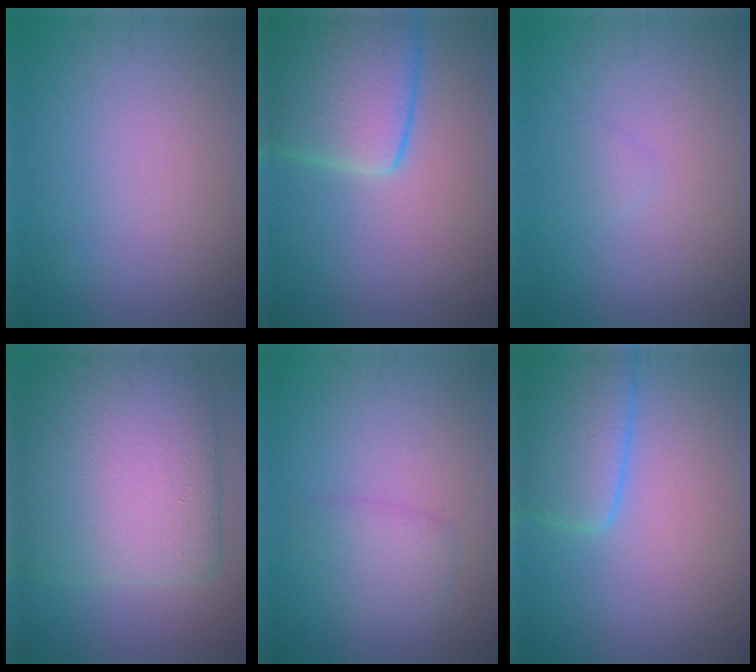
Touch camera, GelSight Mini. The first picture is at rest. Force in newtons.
{"total": 7.8, "press": 7.8, "slide": 0.5}
{"total": 0.6, "press": 0.6, "slide": 0.1}
{"total": 12.9, "press": 12.9, "slide": 0.3}
{"total": 2.3, "press": 2.3, "slide": 0.1}
{"total": 5.4, "press": 5.4, "slide": 0.3}